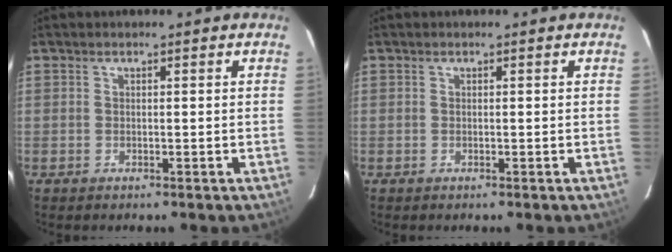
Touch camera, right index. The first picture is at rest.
{"total": 0.0}